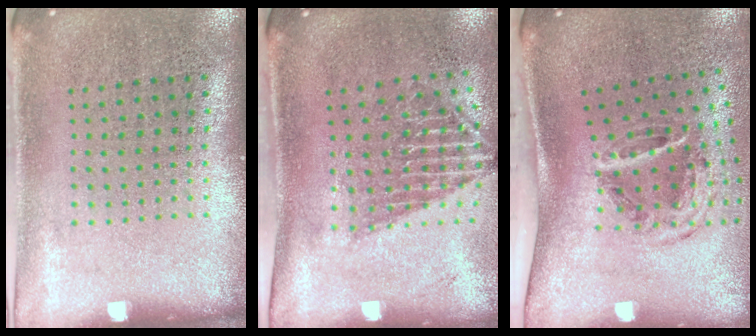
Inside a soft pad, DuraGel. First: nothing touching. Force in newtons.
{"total": 1.5, "press": 1.1, "slide": 1.0}
{"total": 2.2, "press": 1.2, "slide": 1.8}